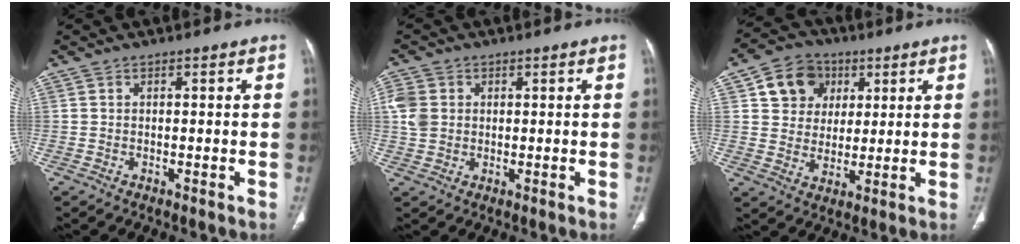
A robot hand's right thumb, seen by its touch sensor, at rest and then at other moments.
{"total": 5.2, "force": [0.8, 4.4, 2.8], "torque": [-0.057, 0.004, 0.017]}
{"total": 10.7, "force": [4.0, 9.0, 4.1], "torque": [-0.036, -0.008, 0.069]}